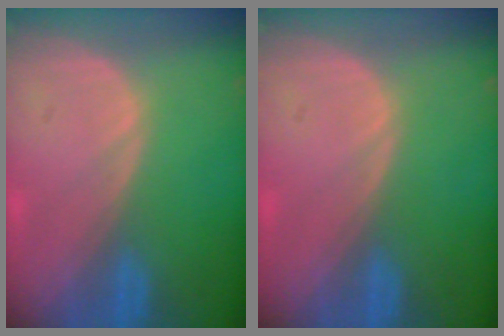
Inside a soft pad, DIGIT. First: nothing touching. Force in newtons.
{"total": 0.0}